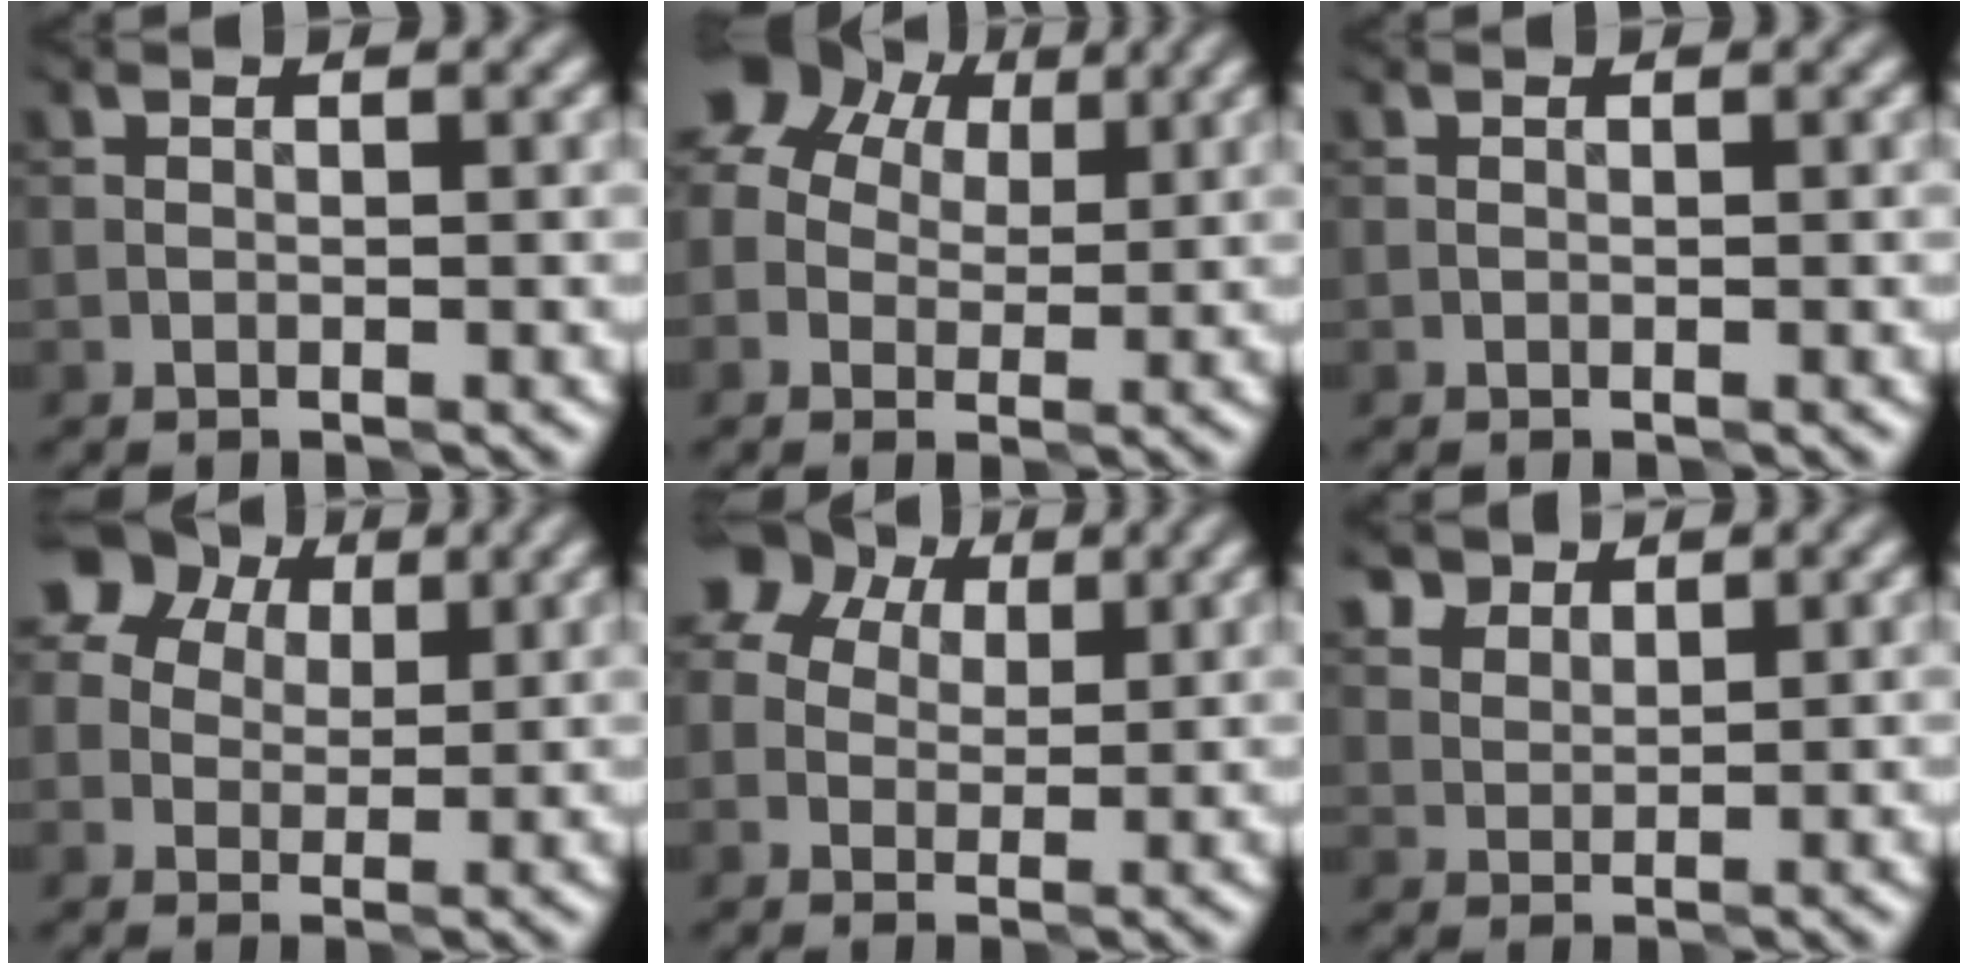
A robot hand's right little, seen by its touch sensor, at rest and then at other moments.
{"total": 8.1, "force": [3.0, 5.9, 4.7], "torque": [-0.083, 0.037, 0.030]}
{"total": 0.0}
{"total": 5.3, "force": [2.4, 4.2, 2.2], "torque": [-0.029, 0.024, 0.016]}
{"total": 6.1, "force": [2.3, 4.7, 3.0], "torque": [-0.048, 0.032, 0.011]}
{"total": 3.3, "force": [2.5, 2.0, 0.9], "torque": [-0.021, 0.015, 0.036]}